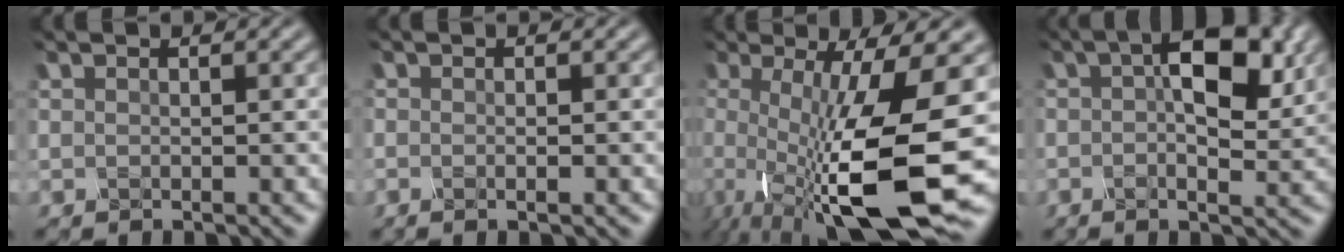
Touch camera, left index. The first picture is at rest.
{"total": 0.7, "force": [-0.3, 0.1, 0.7], "torque": [-0.009, -0.003, -0.007]}
{"total": 15.0, "force": [-3.9, 4.2, 13.8], "torque": [-0.212, -0.020, -0.062]}
{"total": 7.9, "force": [1.7, 3.9, 6.7], "torque": [-0.102, 0.007, 0.018]}